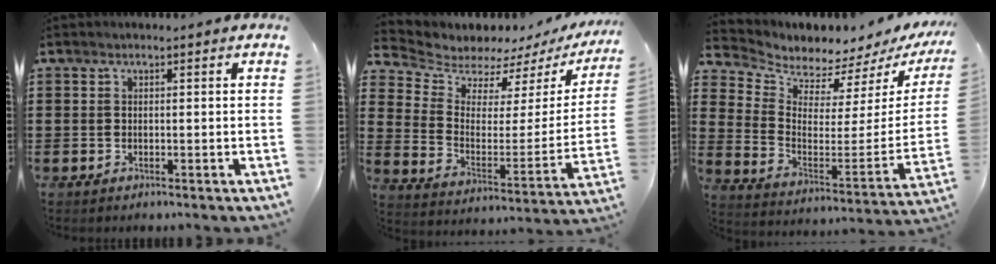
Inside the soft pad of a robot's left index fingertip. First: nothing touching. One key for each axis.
{"total": 5.3, "fx": 5.0, "fy": 1.7, "fz": 0.0, "tx": -0.041, "ty": -0.045, "tz": 0.083}
{"total": 3.8, "fx": 3.8, "fy": 0.5, "fz": -0.4, "tx": -0.026, "ty": -0.054, "tz": 0.059}